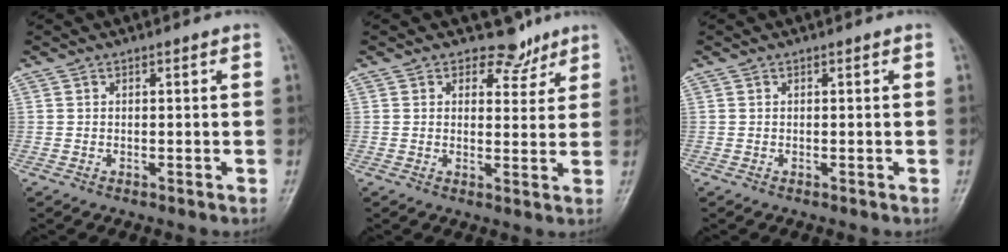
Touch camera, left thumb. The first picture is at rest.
{"total": 4.6, "force": [3.6, 2.8, 0.5], "torque": [0.023, -0.024, 0.050]}
{"total": 0.0}